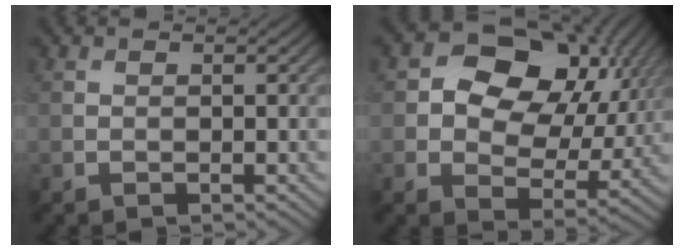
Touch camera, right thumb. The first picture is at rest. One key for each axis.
{"total": 14.2, "fx": 4.2, "fy": 10.0, "fz": 9.1, "tx": -0.139, "ty": 0.011, "tz": 0.062}